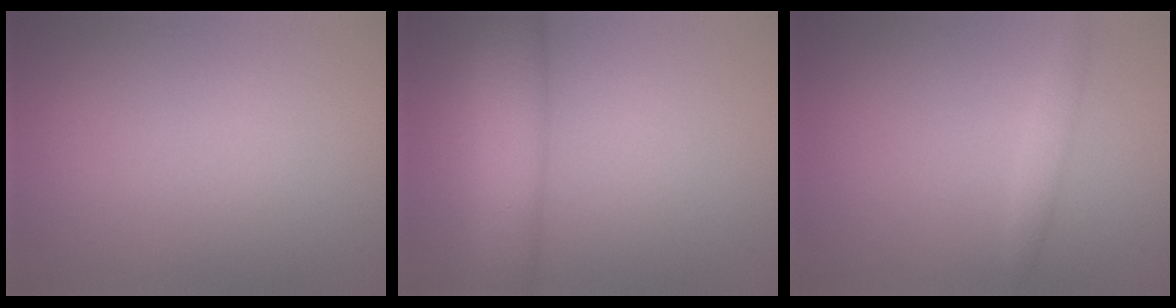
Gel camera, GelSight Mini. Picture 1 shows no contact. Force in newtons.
{"total": 5.6, "press": 5.6, "slide": 0.1}
{"total": 1.3, "press": 1.3, "slide": 0.0}